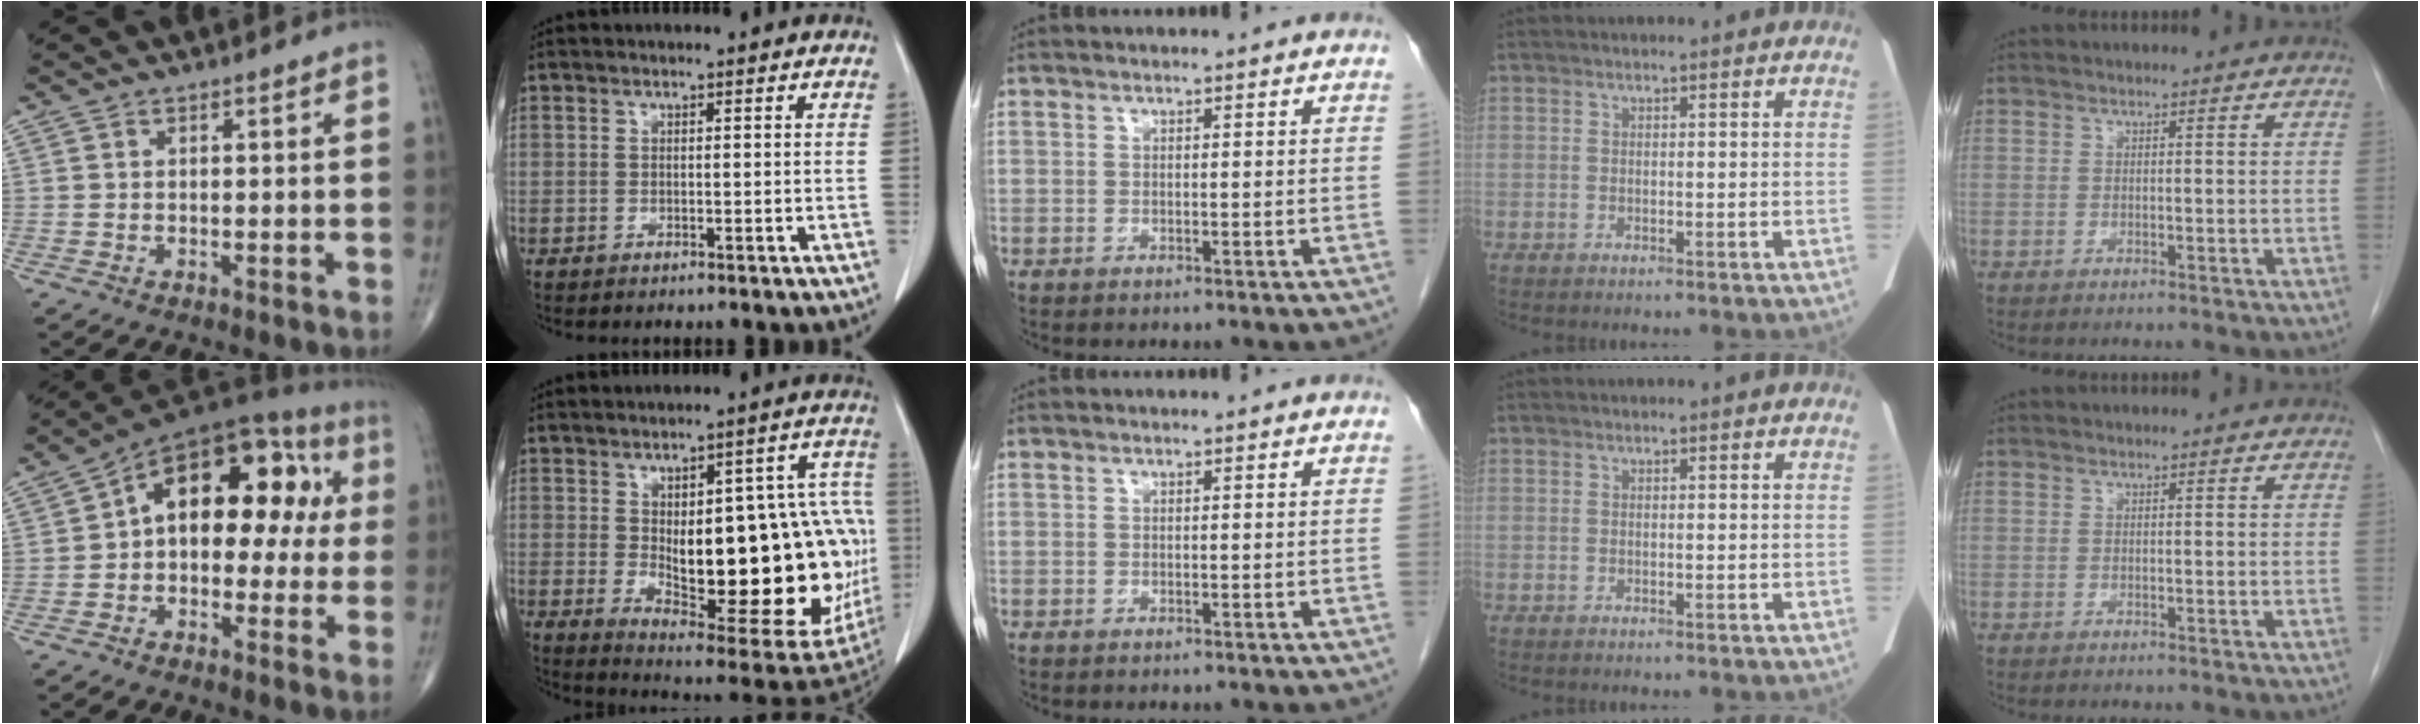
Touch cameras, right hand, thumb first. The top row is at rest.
{"thumb": {"total": 18.2, "force": [1.9, 10.9, 14.4], "torque": [-0.160, 0.053, 0.015]}, "index": {"total": 26.9, "force": [-1.3, 9.1, 25.3], "torque": [-0.271, 0.018, 0.014]}}